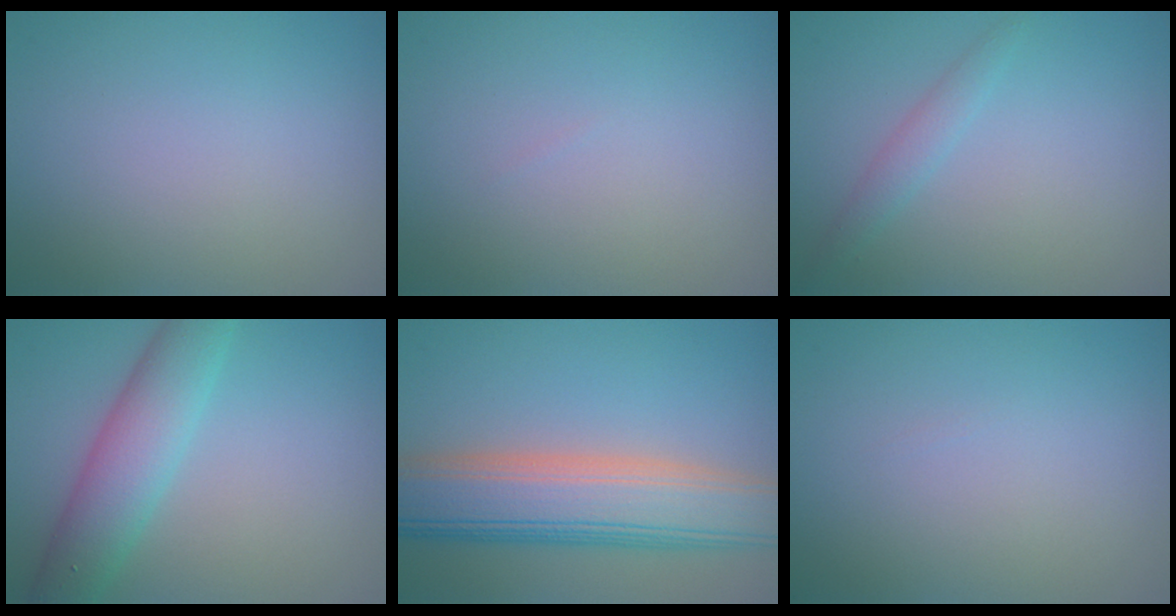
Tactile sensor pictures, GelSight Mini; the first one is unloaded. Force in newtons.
{"total": 0.0}
{"total": 1.4, "press": 1.4, "slide": 0.1}
{"total": 5.3, "press": 5.3, "slide": 0.1}
{"total": 9.4, "press": 9.4, "slide": 0.4}
{"total": 0.0}